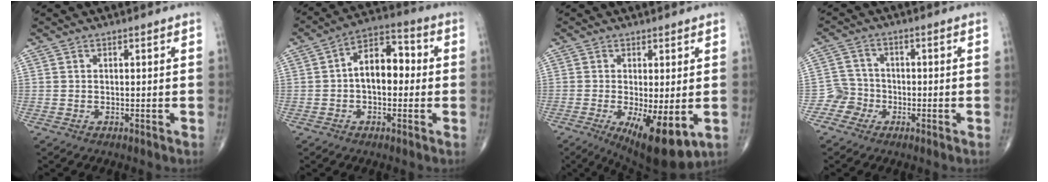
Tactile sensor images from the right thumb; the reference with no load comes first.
{"total": 10.0, "force": [0.1, 6.0, 8.0], "torque": [-0.107, 0.033, -0.011]}
{"total": 11.6, "force": [-3.3, 3.9, 10.4], "torque": [-0.157, -0.023, -0.038]}
{"total": 4.2, "force": [-2.1, 3.6, -0.4], "torque": [0.034, 0.016, -0.049]}